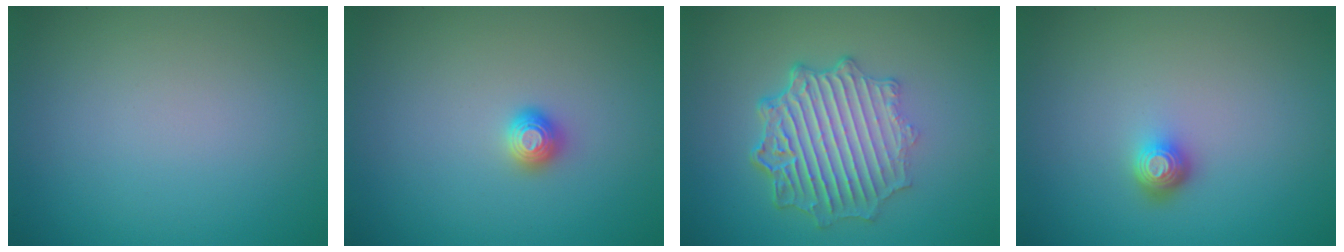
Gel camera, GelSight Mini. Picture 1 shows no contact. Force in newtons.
{"total": 1.2, "press": 1.1, "slide": 0.2}
{"total": 7.2, "press": 5.2, "slide": 4.9}
{"total": 1.8, "press": 1.3, "slide": 1.2}